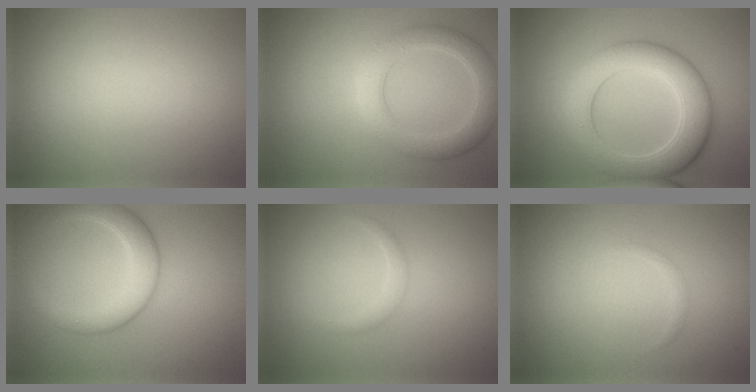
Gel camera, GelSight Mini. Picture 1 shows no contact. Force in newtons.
{"total": 4.2, "press": 4.2, "slide": 0.3}
{"total": 7.2, "press": 7.2, "slide": 0.0}
{"total": 4.6, "press": 4.6, "slide": 0.3}
{"total": 1.1, "press": 1.1, "slide": 0.2}
{"total": 0.5, "press": 0.5, "slide": 0.0}